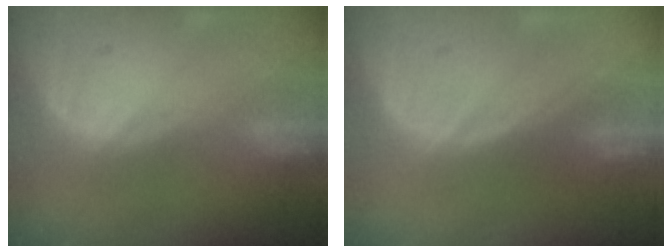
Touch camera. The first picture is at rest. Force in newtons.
{"total": 0.0}